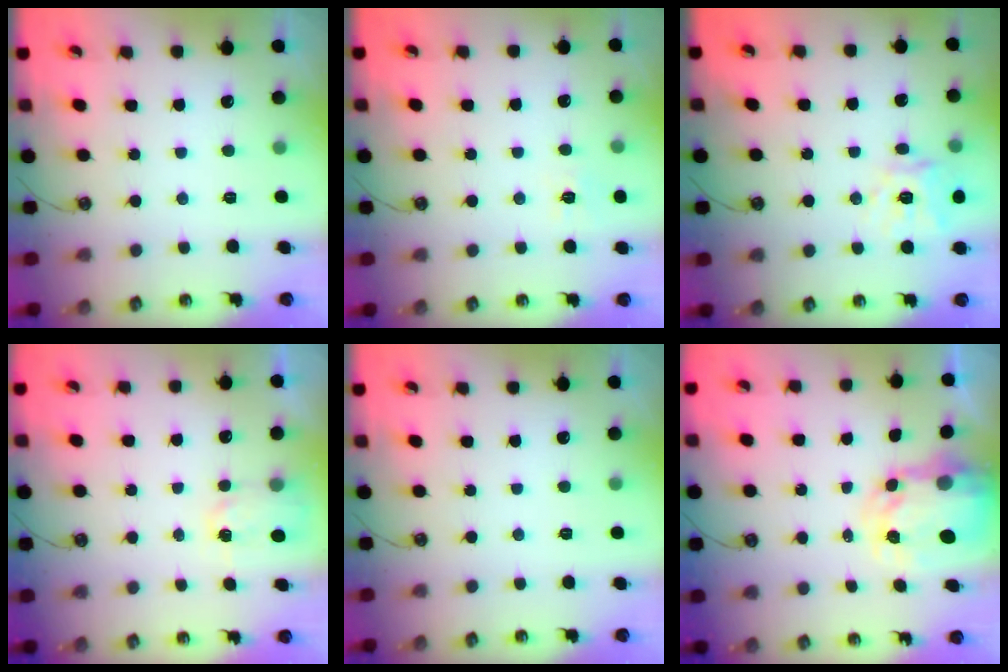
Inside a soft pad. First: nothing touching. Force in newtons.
{"total": 6.7, "press": 6.7, "slide": 0.6}
{"total": 14.1, "press": 14.0, "slide": 1.8}
{"total": 2.9, "press": 2.9, "slide": 0.4}
{"total": 0.0}
{"total": 6.0, "press": 5.9, "slide": 0.5}